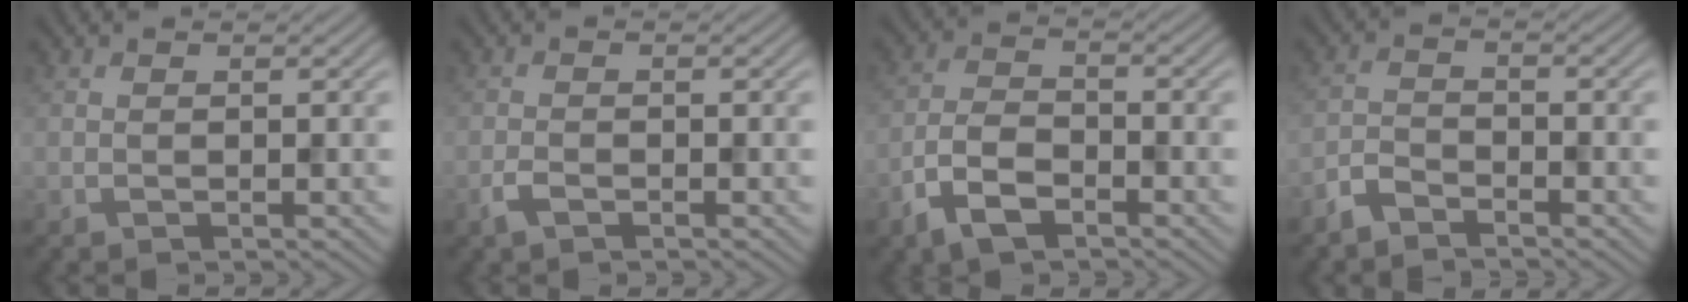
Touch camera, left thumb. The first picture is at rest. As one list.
[{"total": 1.6, "force": [-1.1, 0.6, 1.0], "torque": [-0.025, -0.002, -0.025]}, {"total": 6.0, "force": [-3.6, 2.8, 3.8], "torque": [-0.080, 0.000, -0.083]}, {"total": 2.9, "force": [-2.6, 0.9, 1.0], "torque": [-0.021, -0.001, -0.064]}]